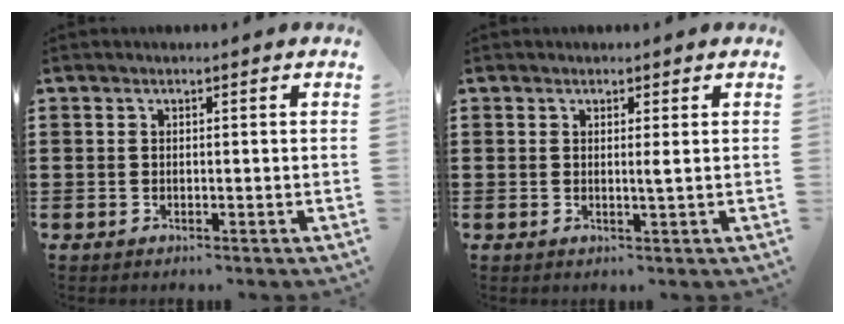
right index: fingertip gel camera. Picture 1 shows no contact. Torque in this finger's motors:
{"motor_torque": [-0.10, 0.02, 0.01, 0.00]}